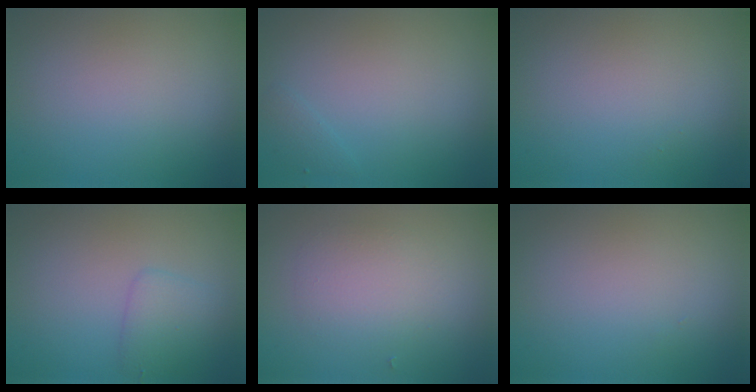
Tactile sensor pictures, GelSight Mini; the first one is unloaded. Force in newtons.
{"total": 0.8, "press": 0.8, "slide": 0.1}
{"total": 0.0}
{"total": 2.2, "press": 2.2, "slide": 0.1}
{"total": 3.0, "press": 3.0, "slide": 0.1}
{"total": 0.0}